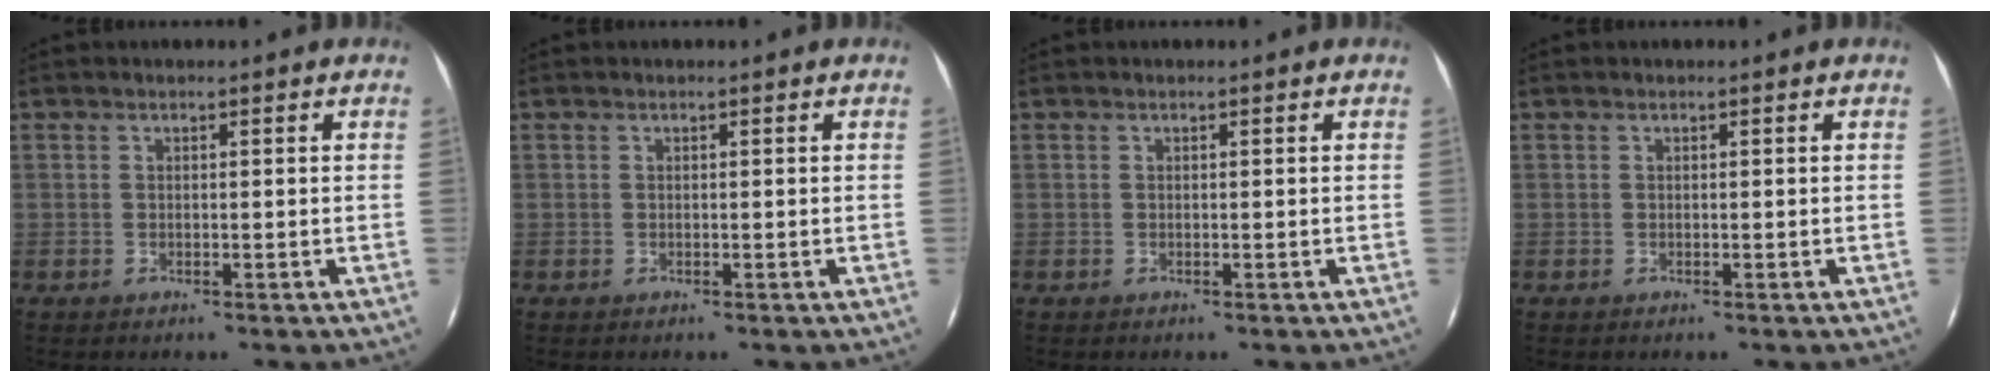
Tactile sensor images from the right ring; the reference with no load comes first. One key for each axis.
{"total": 0.0}
{"total": 0.0}
{"total": 0.0}